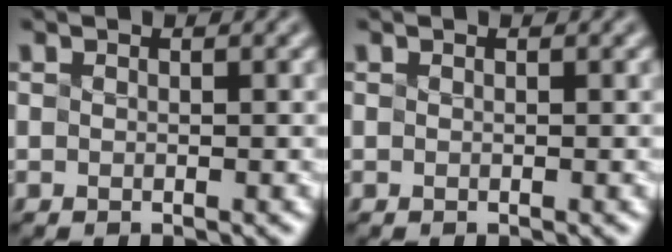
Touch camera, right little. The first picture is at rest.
{"total": 0.0}